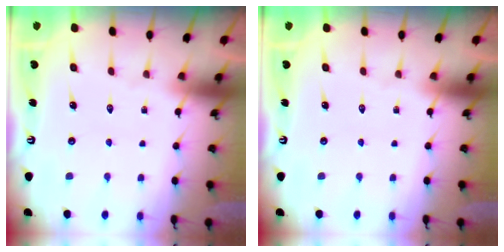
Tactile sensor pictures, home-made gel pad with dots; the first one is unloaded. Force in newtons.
{"total": 0.0}